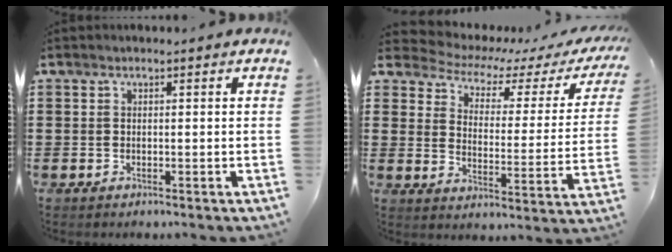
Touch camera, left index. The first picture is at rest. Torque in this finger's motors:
{"motor_torque": [2.14, 0.00, 0.03, -0.11]}